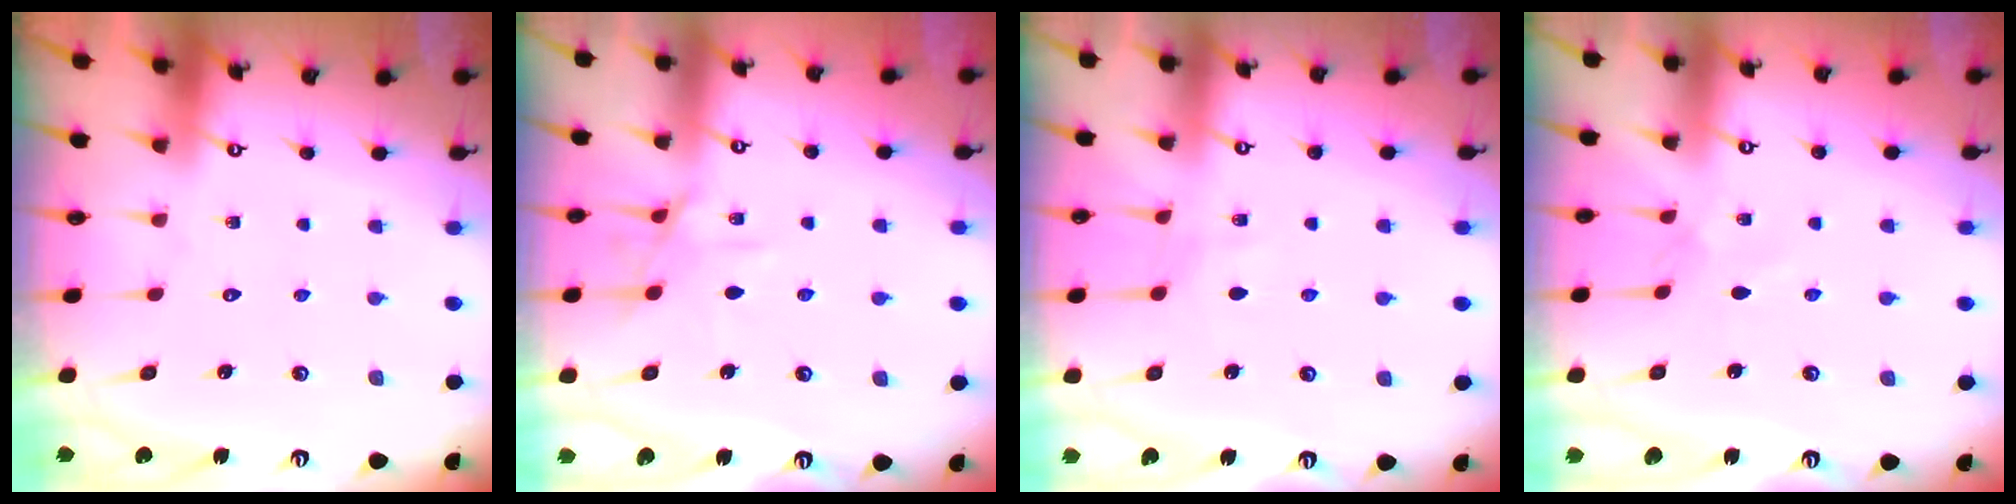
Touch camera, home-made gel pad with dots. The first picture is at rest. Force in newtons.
{"total": 8.2, "press": 8.2, "slide": 0.2}
{"total": 3.8, "press": 3.8, "slide": 0.2}
{"total": 2.9, "press": 2.9, "slide": 0.4}